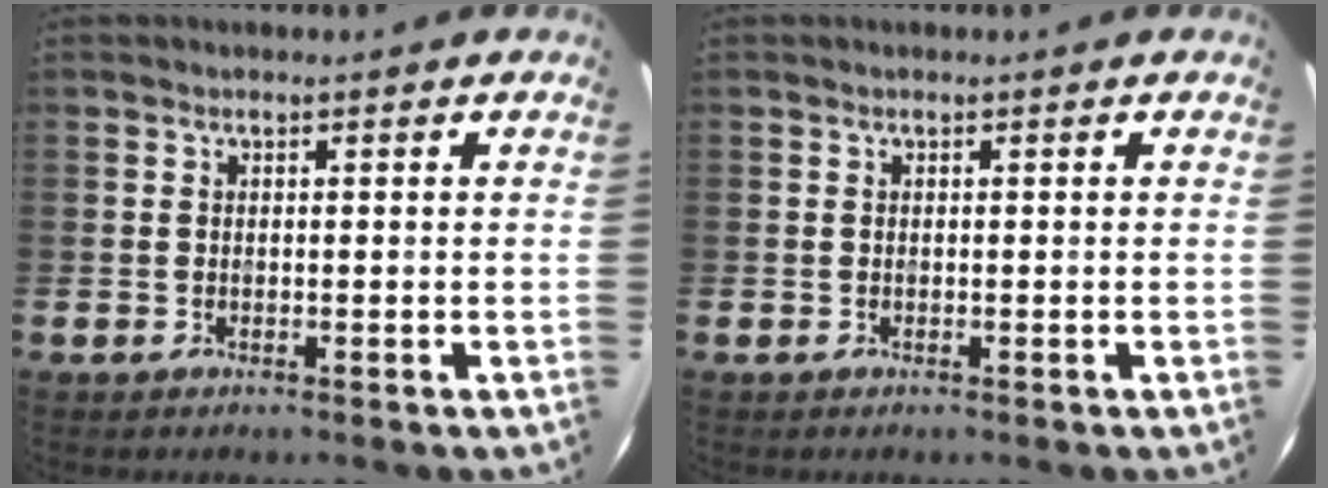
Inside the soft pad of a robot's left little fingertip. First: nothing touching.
{"total": 0.0}